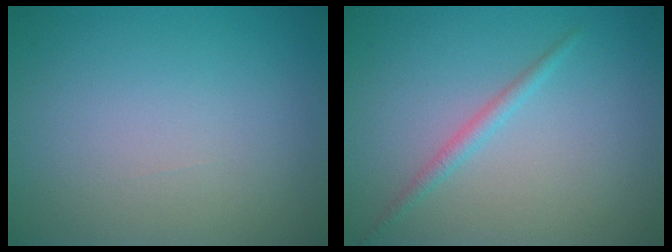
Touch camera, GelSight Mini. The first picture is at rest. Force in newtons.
{"total": 1.3, "press": 1.3, "slide": 0.1}